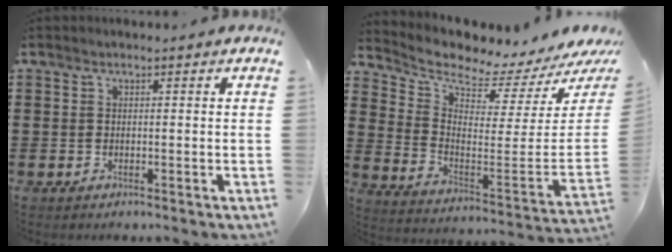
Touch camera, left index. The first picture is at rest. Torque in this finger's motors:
{"motor_torque": [0.67, -1.45, 0.19, 0.02]}